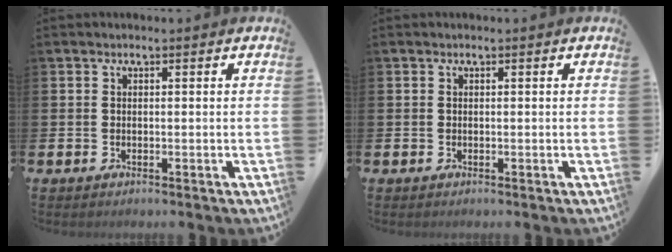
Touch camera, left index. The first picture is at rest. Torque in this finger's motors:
{"motor_torque": [0.00, 0.00, -0.04, -0.01]}